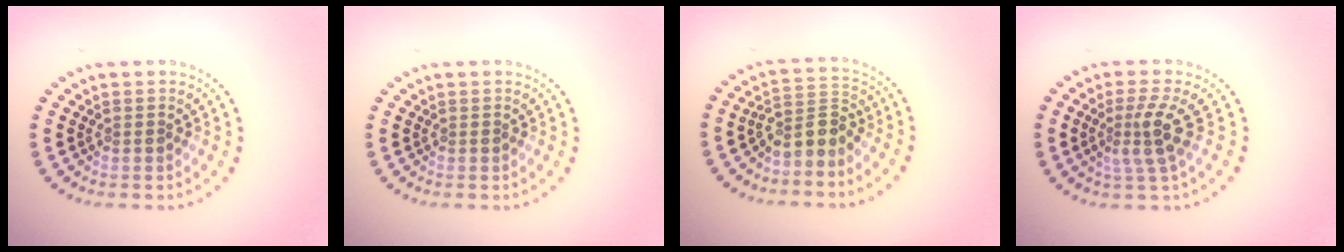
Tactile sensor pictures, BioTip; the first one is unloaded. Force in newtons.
{"total": 0.0}
{"total": 2.9, "press": 2.3, "slide": 1.7}
{"total": 3.0, "press": 2.3, "slide": 2.0}